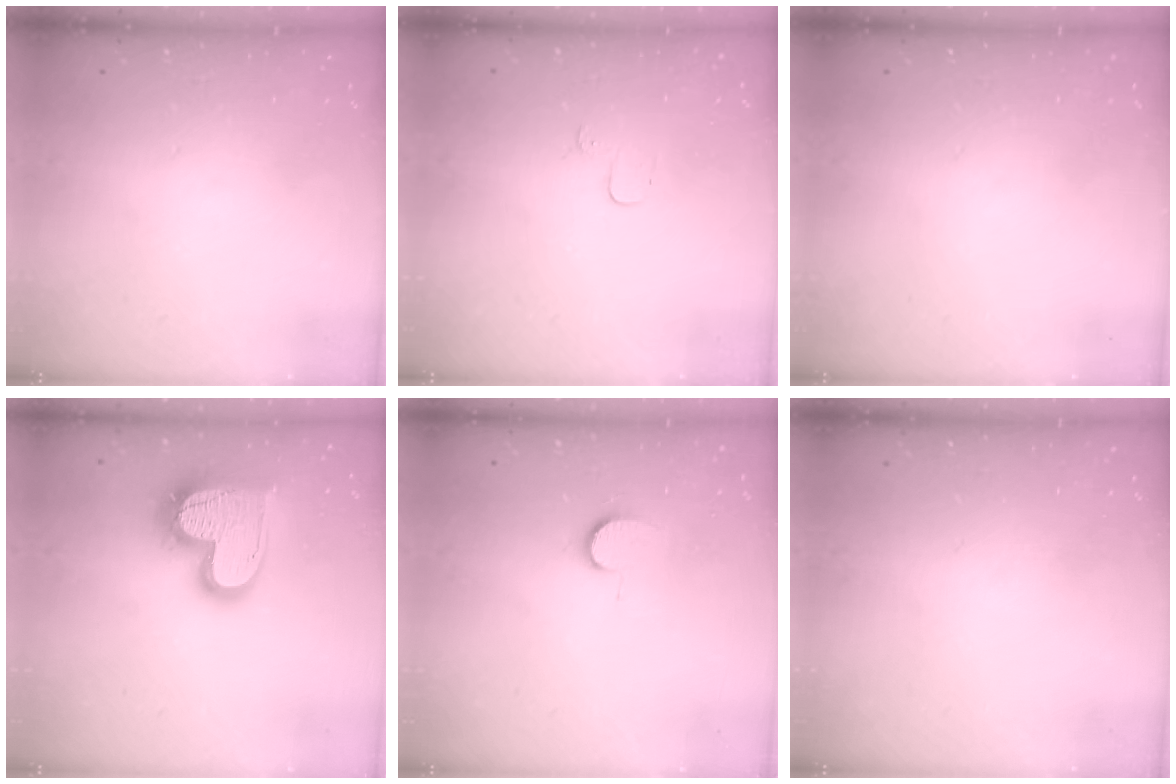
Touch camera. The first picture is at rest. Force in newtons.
{"total": 2.9, "press": 2.9, "slide": 0.3}
{"total": 0.0}
{"total": 19.9, "press": 19.9, "slide": 1.7}
{"total": 7.3, "press": 7.3, "slide": 0.7}
{"total": 0.0}